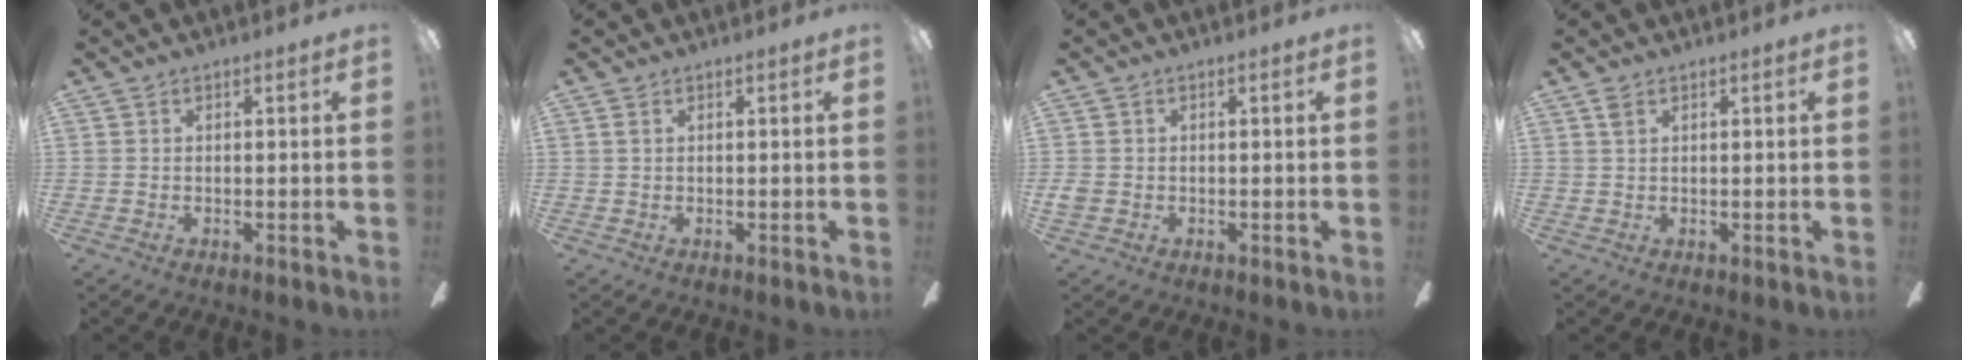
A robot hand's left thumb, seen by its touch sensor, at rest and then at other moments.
{"total": 0.8, "force": [0.3, 0.4, 0.6], "torque": [-0.012, 0.006, 0.003]}
{"total": 1.8, "force": [-0.6, 1.5, 0.7], "torque": [-0.011, 0.003, -0.011]}
{"total": 1.3, "force": [0.8, 0.7, 0.7], "torque": [-0.018, 0.002, 0.015]}